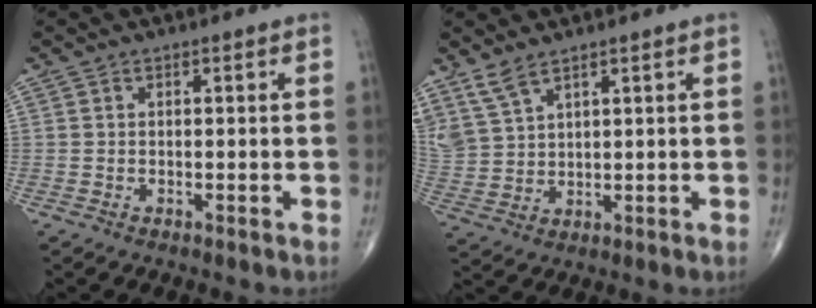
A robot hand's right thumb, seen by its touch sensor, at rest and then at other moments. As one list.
[{"total": 6.1, "force": [4.7, 2.2, 3.1], "torque": [-0.068, -0.016, 0.112]}]